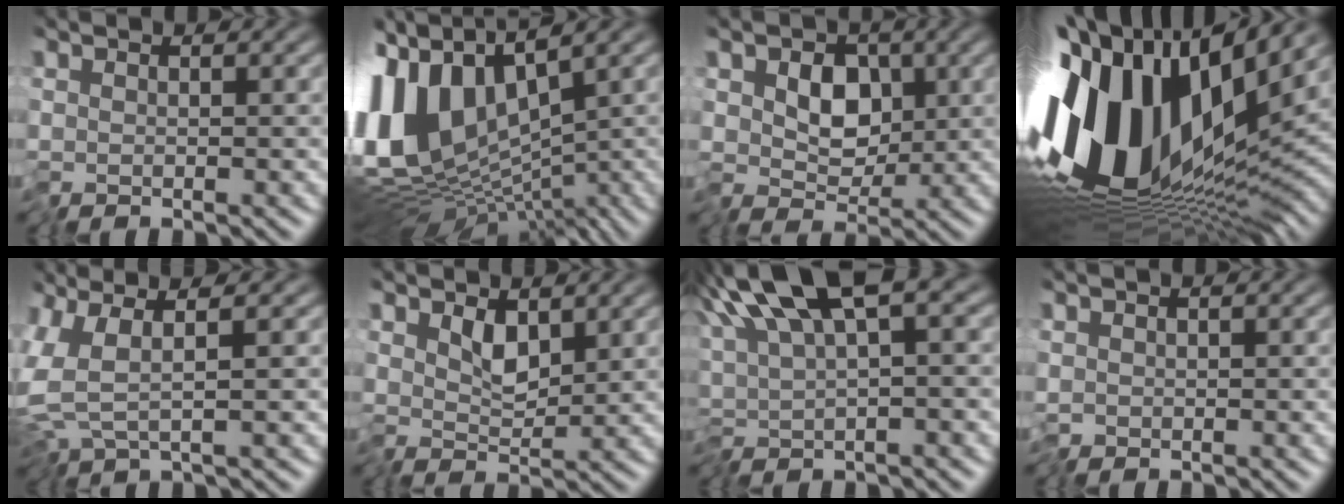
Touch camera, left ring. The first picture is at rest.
{"total": 14.4, "force": [0.1, 8.8, 11.4], "torque": [-0.252, 0.017, 0.008]}
{"total": 4.2, "force": [-0.2, 3.1, 2.9], "torque": [-0.047, -0.005, -0.012]}
{"total": 17.4, "force": [1.1, 8.7, 15.0], "torque": [-0.289, -0.016, 0.014]}
{"total": 4.5, "force": [-0.1, 1.4, 4.3], "torque": [-0.105, -0.003, 0.000]}
{"total": 1.7, "force": [0.5, 0.9, 1.3], "torque": [-0.028, -0.007, 0.010]}
{"total": 10.0, "force": [3.4, 3.2, 8.8], "torque": [-0.170, 0.014, 0.056]}
{"total": 0.6, "force": [-0.3, 0.5, 0.3], "torque": [-0.008, -0.002, -0.008]}